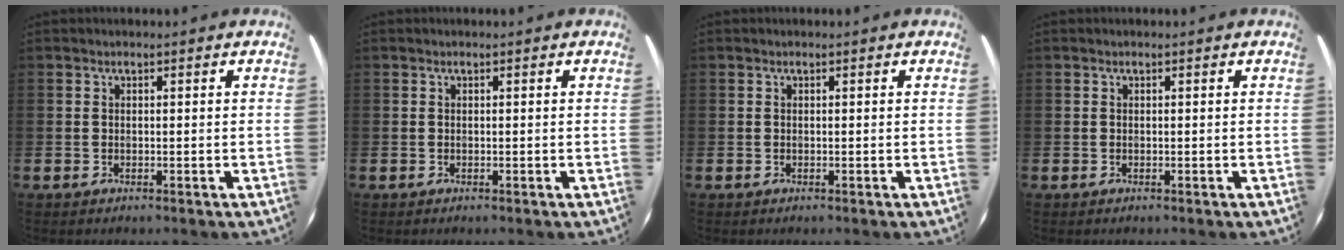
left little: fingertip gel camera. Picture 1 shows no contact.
{"total": 0.0}
{"total": 0.0}
{"total": 0.0}